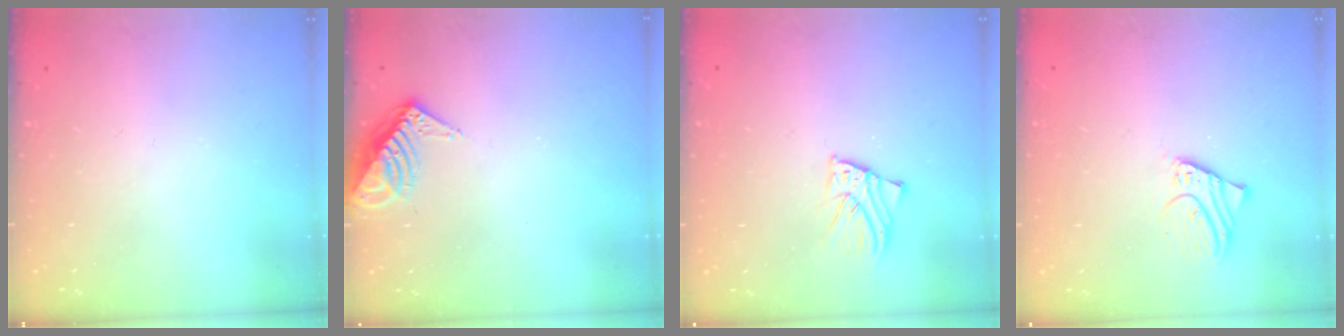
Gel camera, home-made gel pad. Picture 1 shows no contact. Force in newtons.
{"total": 8.2, "press": 8.2, "slide": 1.0}
{"total": 2.5, "press": 2.5, "slide": 0.1}
{"total": 2.4, "press": 2.4, "slide": 0.0}